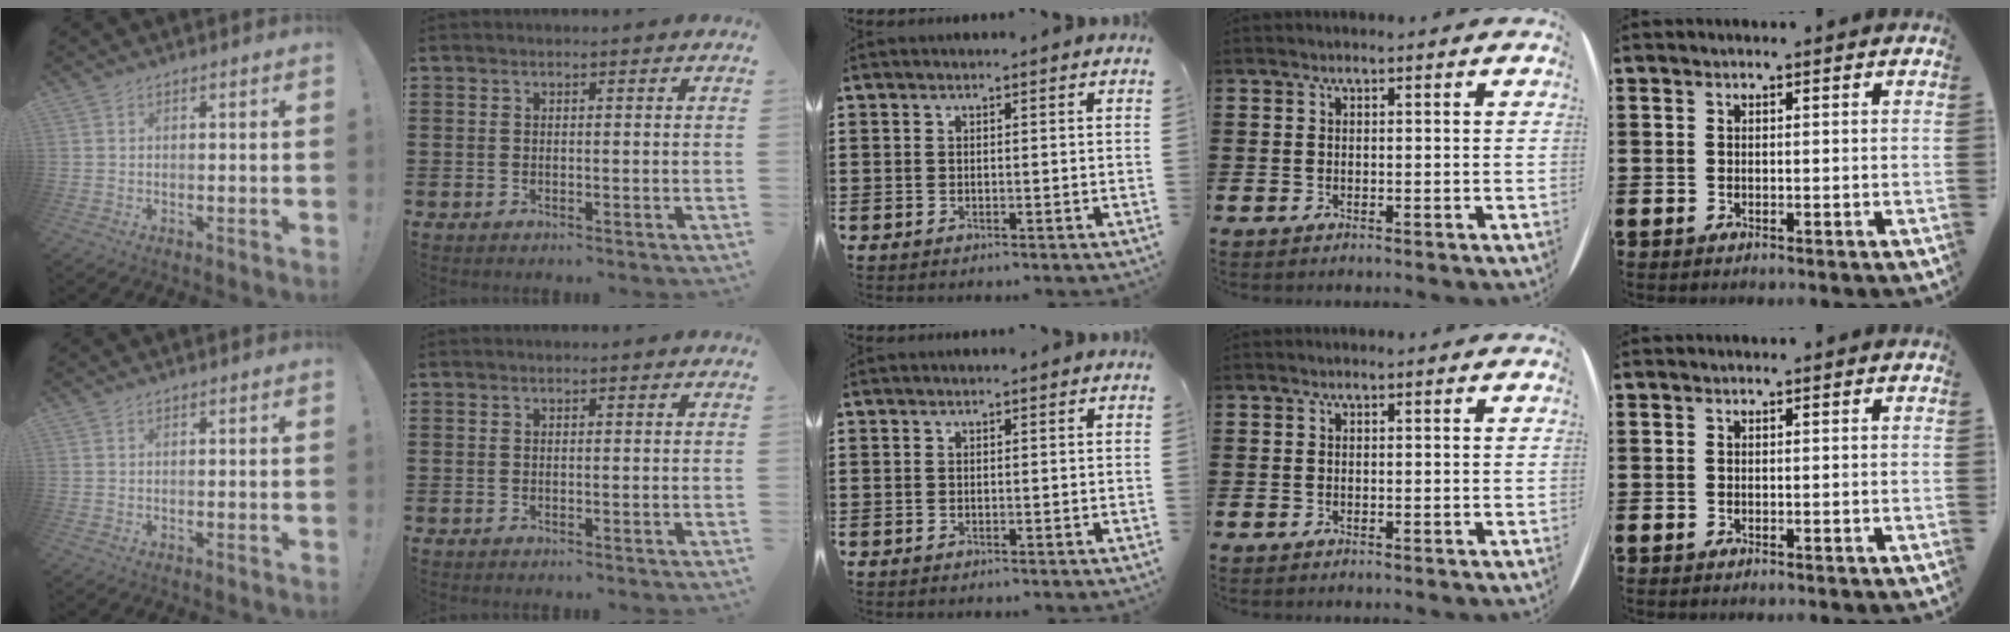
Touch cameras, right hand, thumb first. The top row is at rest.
{}